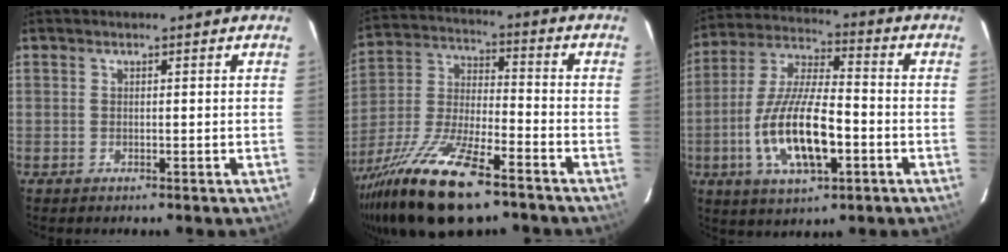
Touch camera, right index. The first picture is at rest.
{"total": 21.4, "force": [-14.2, 6.6, 14.7], "torque": [-0.299, -0.040, -0.255]}
{"total": 16.3, "force": [-4.9, 5.4, 14.6], "torque": [-0.302, -0.009, -0.089]}